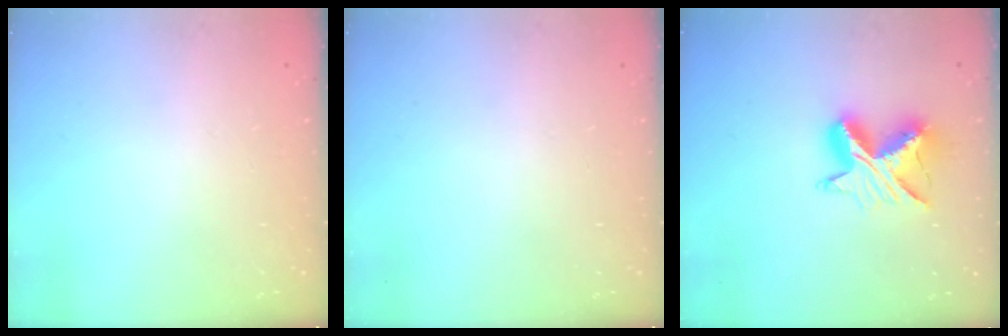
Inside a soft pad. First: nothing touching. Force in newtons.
{"total": 0.0}
{"total": 10.2, "press": 10.2, "slide": 0.5}